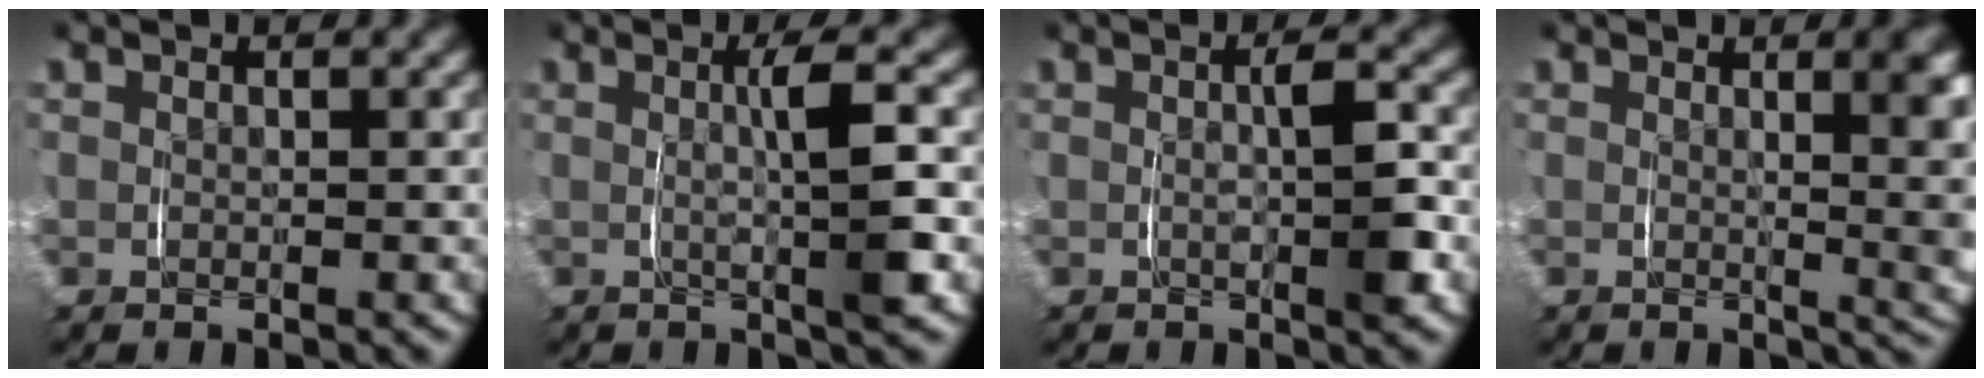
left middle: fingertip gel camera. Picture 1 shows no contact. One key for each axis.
{"total": 4.1, "fx": 0.1, "fy": 0.4, "fz": 4.1, "tx": -0.062, "ty": 0.006, "tz": 0.000}
{"total": 3.4, "fx": -0.3, "fy": 0.9, "fz": 3.3, "tx": -0.045, "ty": 0.004, "tz": -0.006}
{"total": 5.3, "fx": 1.1, "fy": 1.4, "fz": 5.0, "tx": -0.048, "ty": 0.001, "tz": 0.013}